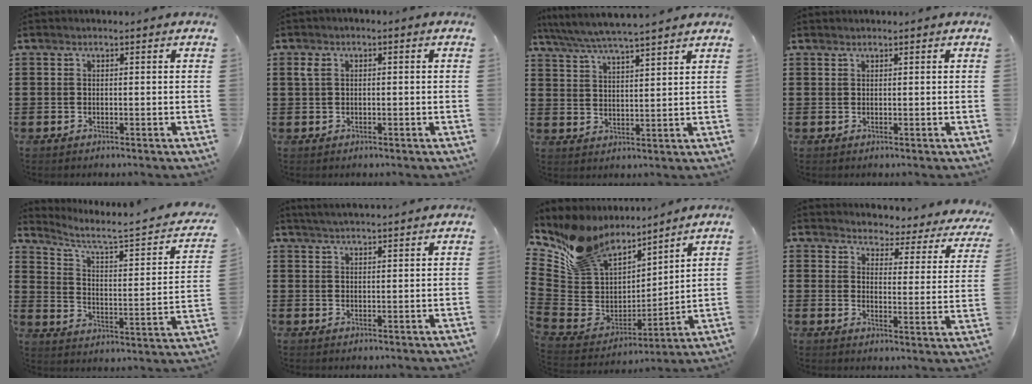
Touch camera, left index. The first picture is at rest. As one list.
[{"total": 1.8, "force": [-0.1, 1.1, 1.5], "torque": [-0.039, 0.002, -0.006]}, {"total": 5.2, "force": [4.8, -0.2, 1.9], "torque": [-0.054, -0.023, 0.082]}, {"total": 0.6, "force": [0.5, 0.3, 0.0], "torque": [-0.003, 0.000, 0.011]}, {"total": 4.6, "force": [3.3, 0.4, 3.2], "torque": [-0.082, -0.031, 0.045]}, {"total": 2.6, "force": [2.5, -0.3, 0.4], "torque": [-0.013, -0.004, 0.048]}, {"total": 10.7, "force": [8.9, 5.4, 2.6], "torque": [-0.107, -0.056, 0.168]}, {"total": 3.0, "force": [2.9, 0.8, 0.2], "torque": [-0.019, -0.027, 0.041]}]